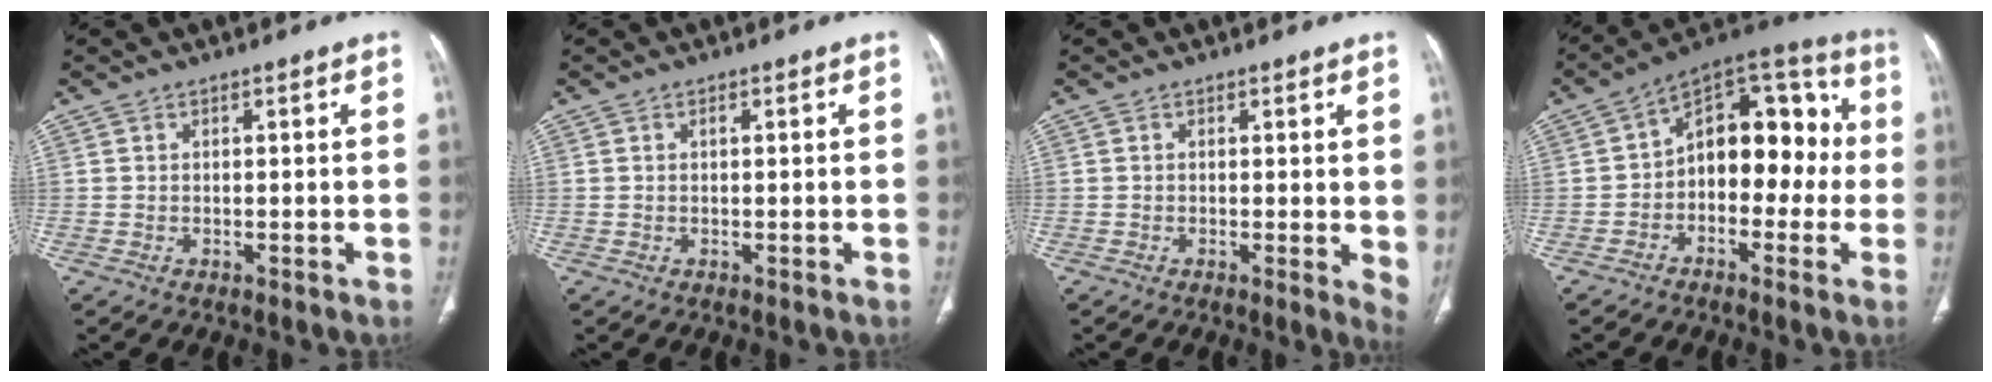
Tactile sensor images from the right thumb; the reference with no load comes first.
{"total": 0.6, "force": [0.2, 0.0, 0.5], "torque": [-0.012, -0.001, 0.005]}
{"total": 4.1, "force": [0.3, 1.3, 3.9], "torque": [-0.046, -0.011, -0.001]}
{"total": 15.6, "force": [-0.7, 9.6, 12.2], "torque": [-0.119, 0.056, -0.028]}